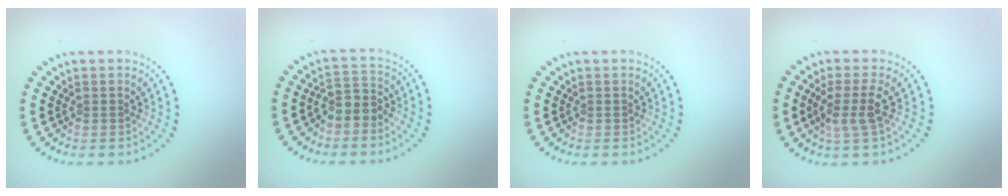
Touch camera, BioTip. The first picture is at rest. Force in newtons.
{"total": 2.3, "press": 1.9, "slide": 1.3}
{"total": 0.0}
{"total": 2.7, "press": 2.1, "slide": 1.6}